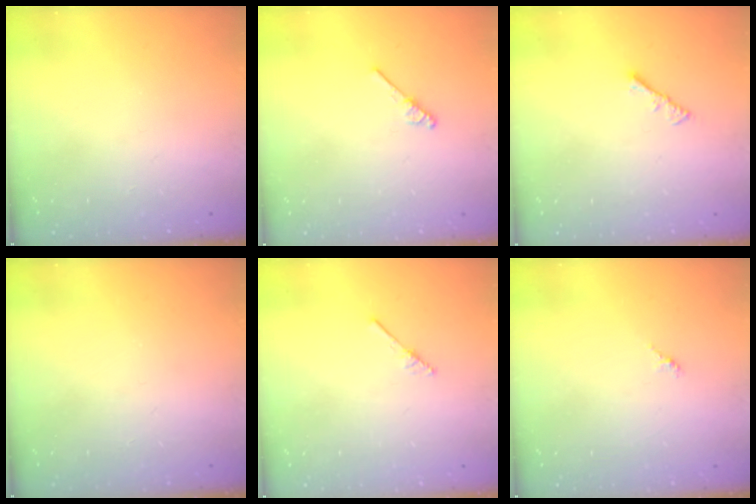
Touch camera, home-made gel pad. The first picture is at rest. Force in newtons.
{"total": 3.0, "press": 2.9, "slide": 0.5}
{"total": 1.1, "press": 1.1, "slide": 0.4}
{"total": 0.0}
{"total": 2.5, "press": 2.4, "slide": 0.3}
{"total": 1.5, "press": 1.4, "slide": 0.4}